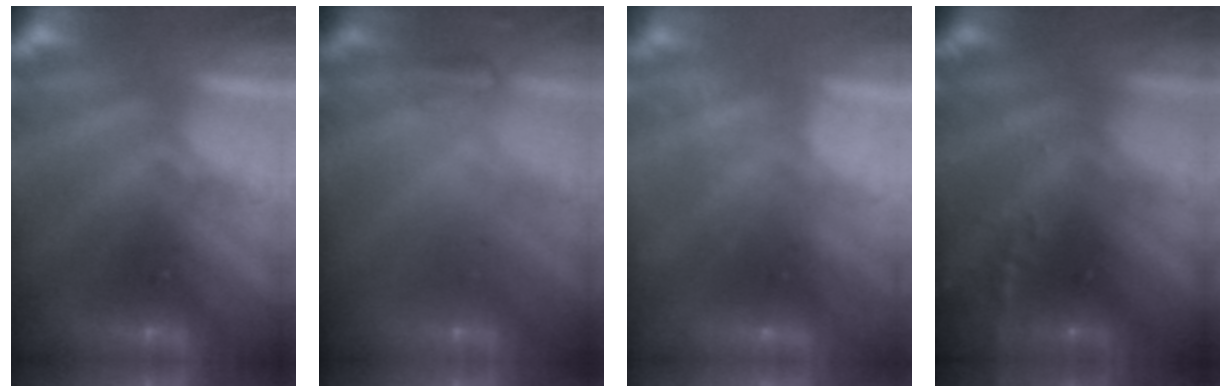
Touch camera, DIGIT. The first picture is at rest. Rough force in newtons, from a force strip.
{"total": 2.4}
{"total": 2.3}
{"total": 6.7}